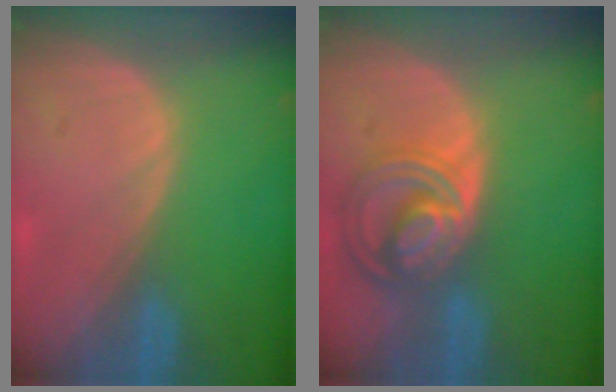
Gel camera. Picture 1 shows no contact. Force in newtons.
{"total": 8.7, "press": 7.5, "slide": 4.4}